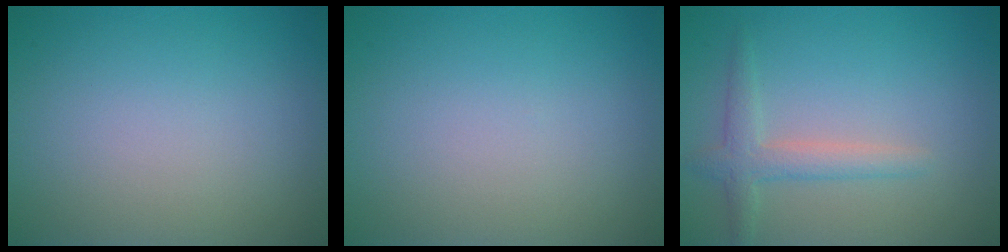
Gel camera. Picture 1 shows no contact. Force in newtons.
{"total": 0.0}
{"total": 2.4, "press": 2.4, "slide": 0.1}